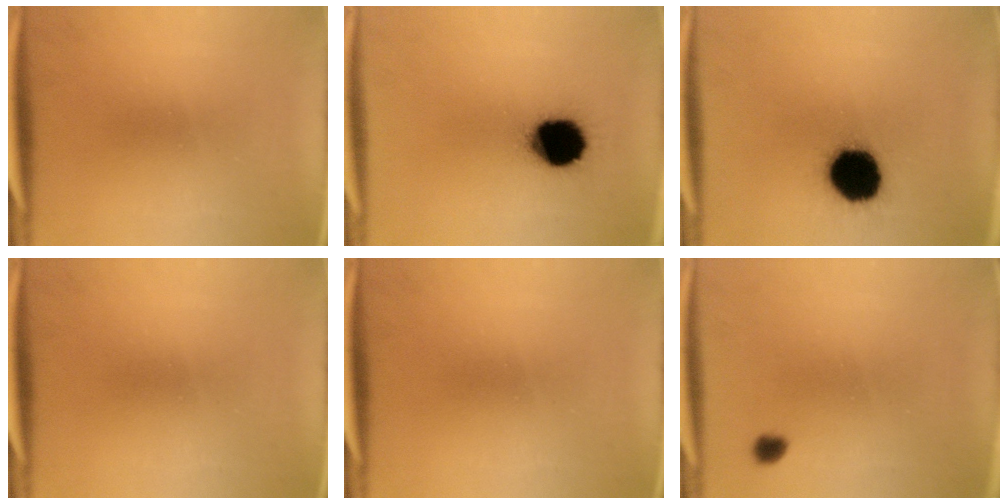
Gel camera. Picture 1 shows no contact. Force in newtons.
{"total": 16.7}
{"total": 18.4}
{"total": 0.0}
{"total": 0.0}
{"total": 1.8}